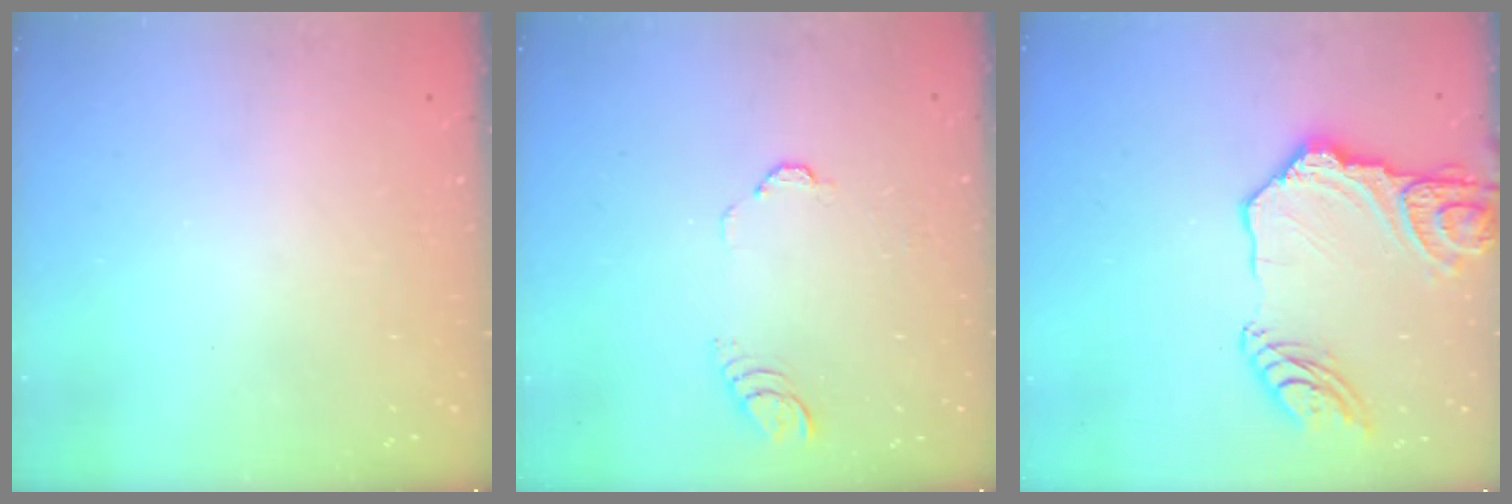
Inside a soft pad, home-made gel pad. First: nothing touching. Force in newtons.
{"total": 3.3, "press": 3.3, "slide": 0.2}
{"total": 17.7, "press": 17.6, "slide": 2.1}